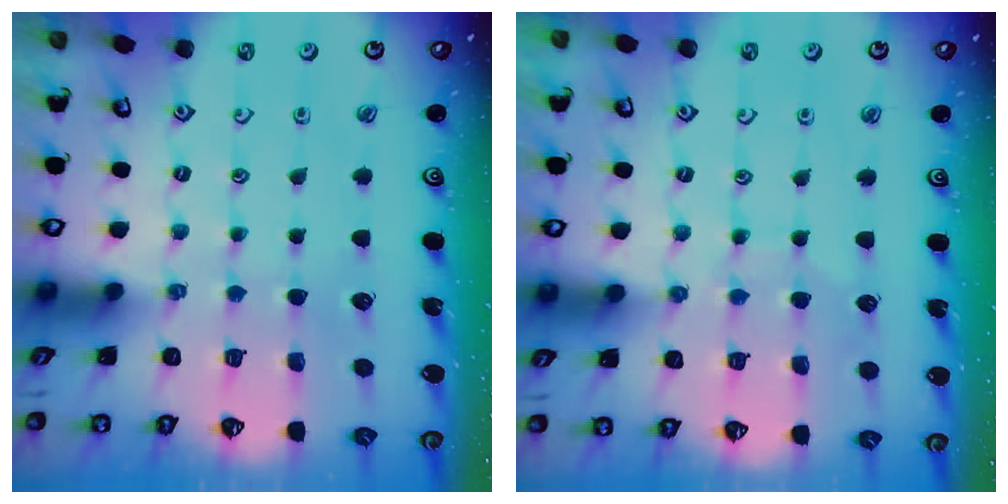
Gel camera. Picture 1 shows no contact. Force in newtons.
{"total": 5.0, "press": 4.9, "slide": 0.4}